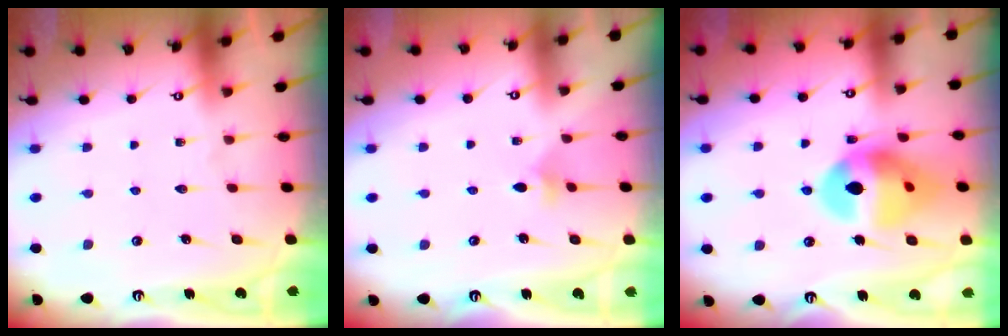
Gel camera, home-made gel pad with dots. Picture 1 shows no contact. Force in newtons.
{"total": 4.0, "press": 3.9, "slide": 0.8}
{"total": 15.6, "press": 15.5, "slide": 1.6}